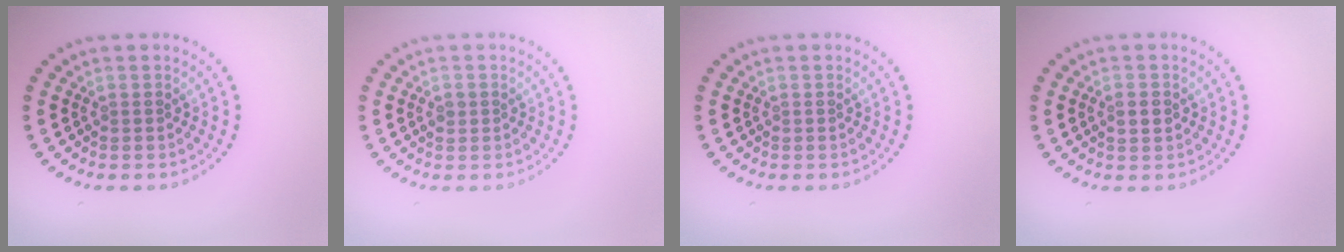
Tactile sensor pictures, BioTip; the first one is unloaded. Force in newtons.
{"total": 0.9, "press": 0.9, "slide": 0.1}
{"total": 0.0}
{"total": 1.4, "press": 1.4, "slide": 0.2}